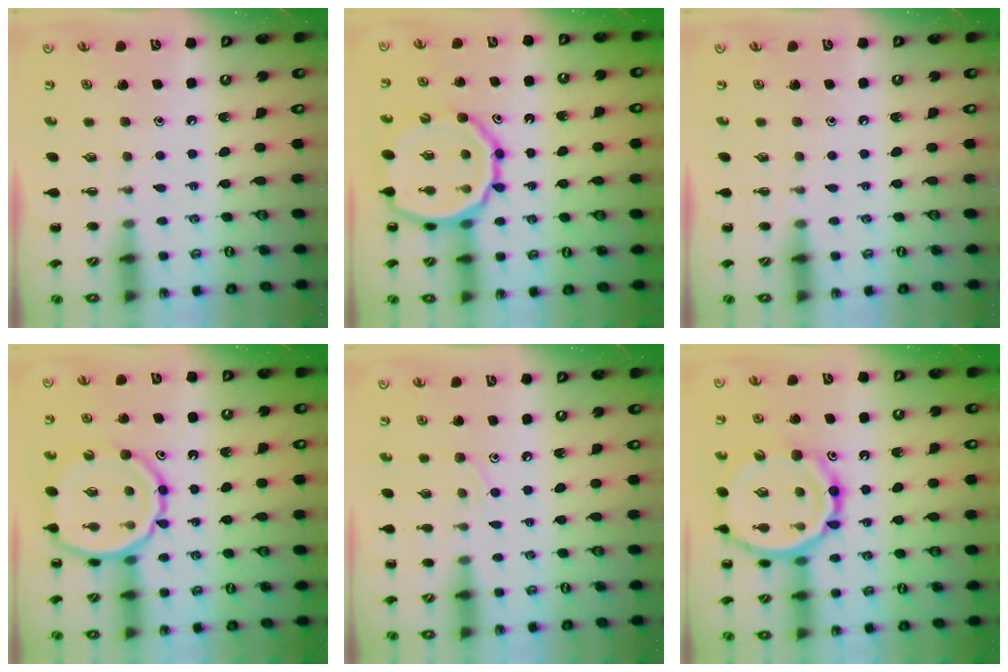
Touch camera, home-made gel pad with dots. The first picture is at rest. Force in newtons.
{"total": 17.7, "press": 17.4, "slide": 3.3}
{"total": 0.0}
{"total": 12.2, "press": 11.7, "slide": 3.1}
{"total": 5.7, "press": 5.5, "slide": 1.3}
{"total": 20.0, "press": 19.7, "slide": 3.3}